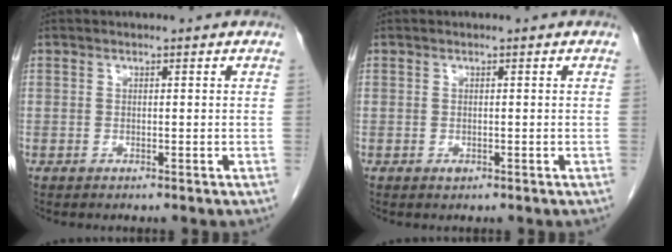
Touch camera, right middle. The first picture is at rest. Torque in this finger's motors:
{"motor_torque": [0.17, -0.29, 0.01, 0.00]}